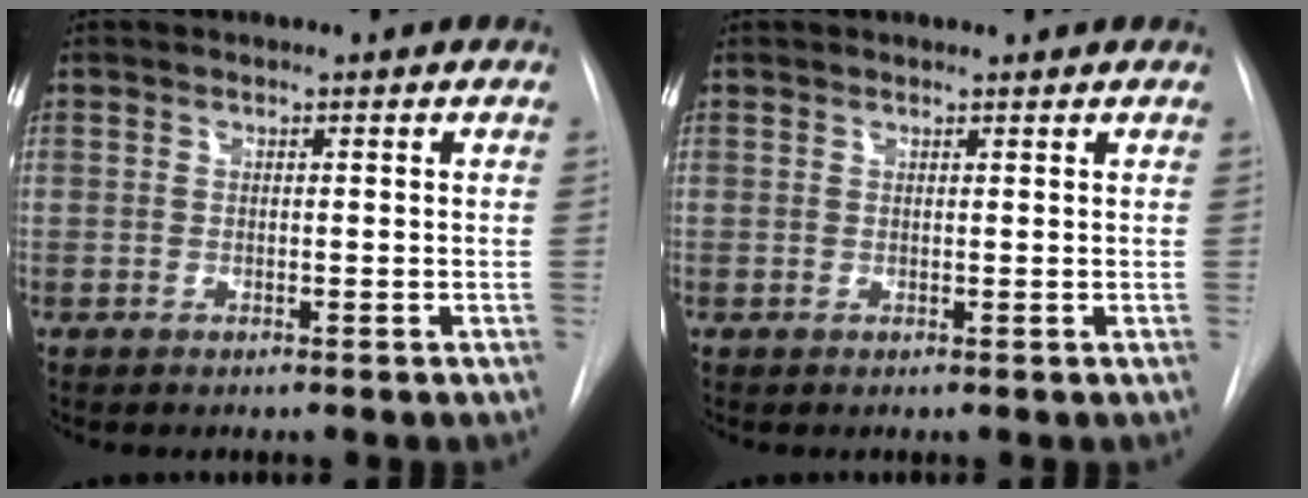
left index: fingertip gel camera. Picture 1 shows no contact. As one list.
[{"total": 2.3, "force": [2.1, 0.4, 0.7], "torque": [-0.010, 0.024, 0.028]}]